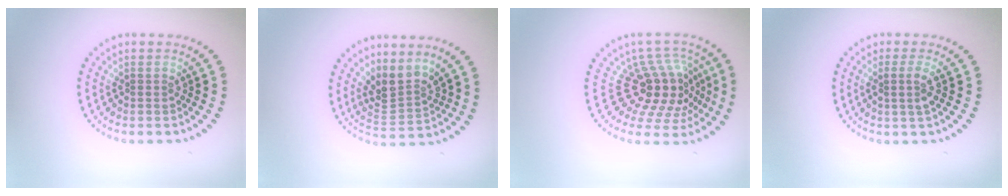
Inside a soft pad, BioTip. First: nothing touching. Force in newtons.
{"total": 3.2, "press": 2.2, "slide": 2.4}
{"total": 5.2, "press": 3.9, "slide": 3.4}
{"total": 1.8, "press": 1.4, "slide": 1.1}